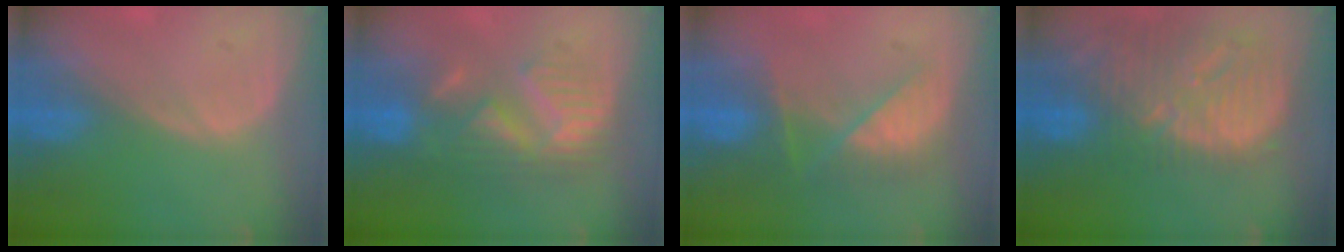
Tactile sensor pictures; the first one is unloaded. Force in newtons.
{"total": 8.8, "press": 8.5, "slide": 2.0}
{"total": 7.1, "press": 7.0, "slide": 1.3}
{"total": 13.3, "press": 11.6, "slide": 6.5}